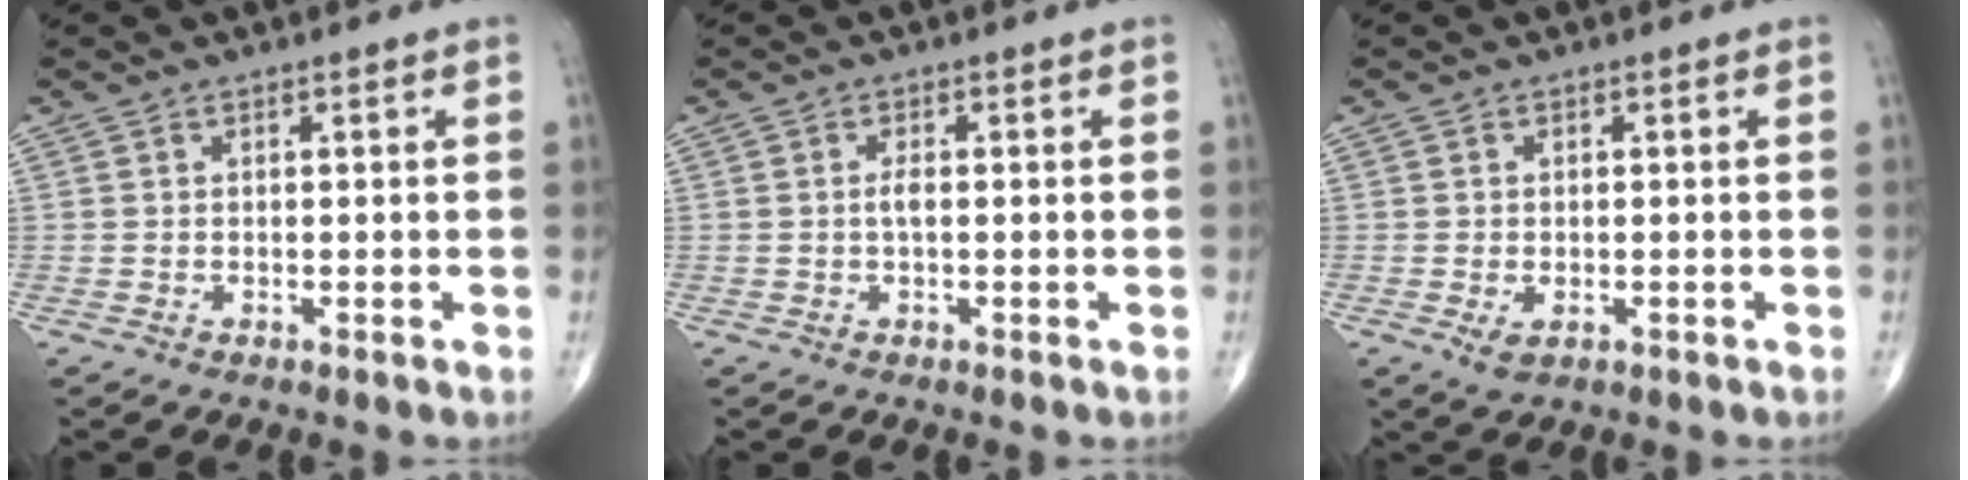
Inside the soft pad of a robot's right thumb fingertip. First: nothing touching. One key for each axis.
{"total": 1.4, "fx": -0.1, "fy": 0.5, "fz": 1.3, "tx": -0.027, "ty": 0.000, "tz": -0.003}
{"total": 2.7, "fx": -0.9, "fy": 1.6, "fz": 2.0, "tx": -0.036, "ty": -0.001, "tz": -0.009}